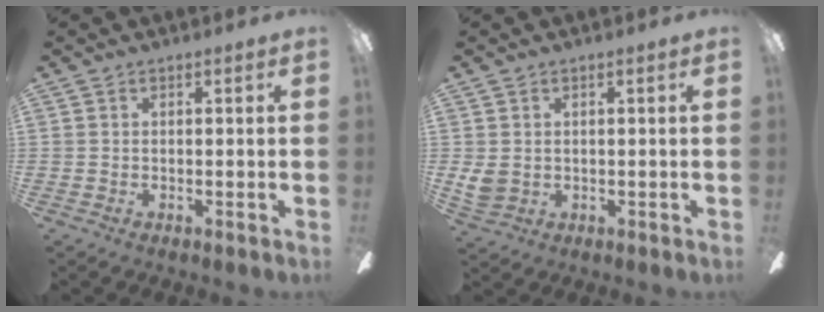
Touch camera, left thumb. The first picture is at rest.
{"total": 3.8, "force": [0.8, 2.7, 2.5], "torque": [-0.061, 0.000, 0.015]}